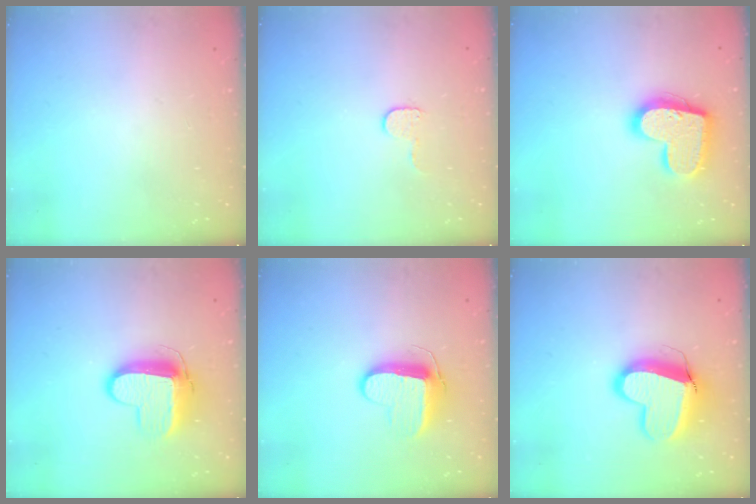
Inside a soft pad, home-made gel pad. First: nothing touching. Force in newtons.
{"total": 5.0, "press": 4.9, "slide": 0.5}
{"total": 17.8, "press": 17.8, "slide": 1.2}
{"total": 11.1, "press": 11.1, "slide": 1.0}
{"total": 10.0, "press": 10.0, "slide": 0.2}
{"total": 13.1, "press": 13.0, "slide": 1.3}